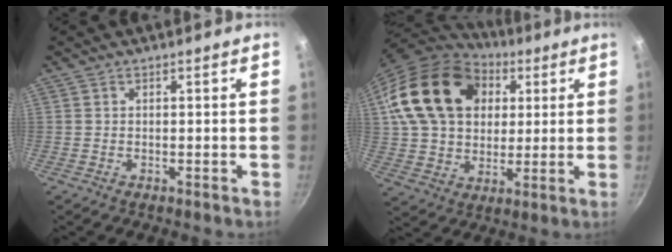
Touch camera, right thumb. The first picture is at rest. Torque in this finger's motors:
{"motor_torque": [0.98, 4.02, 1.20, -0.69, 0.20]}